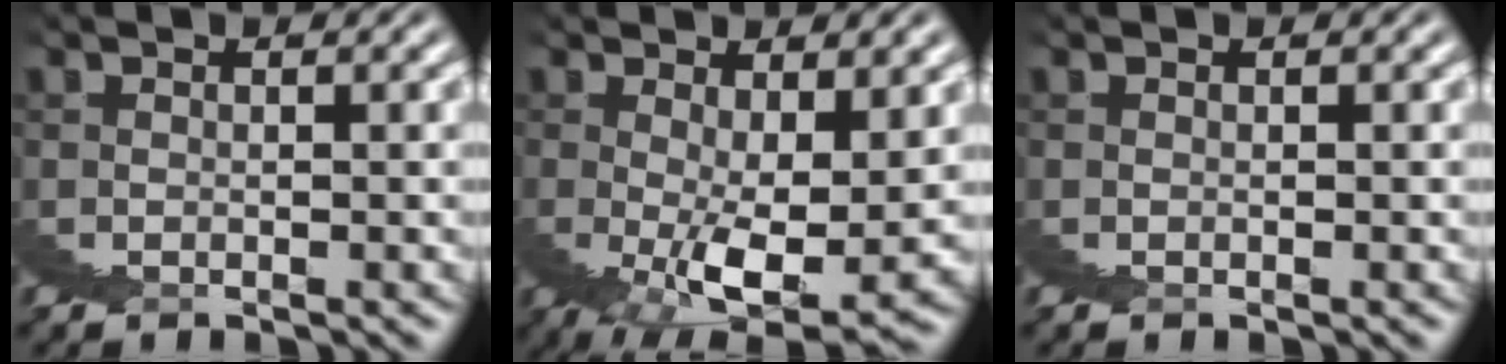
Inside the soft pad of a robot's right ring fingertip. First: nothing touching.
{"total": 3.8, "force": [0.7, -1.5, 3.4], "torque": [-0.017, 0.025, 0.001]}
{"total": 0.0}